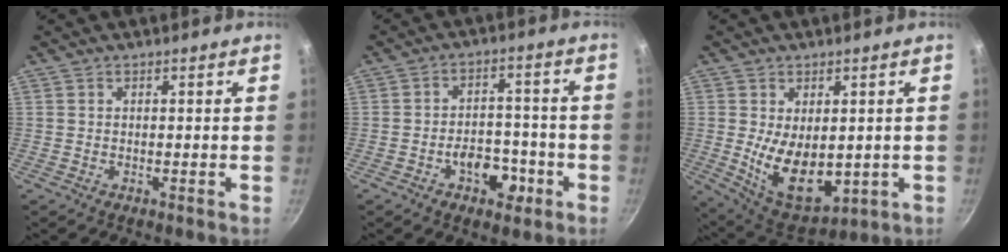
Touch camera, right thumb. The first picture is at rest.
{"total": 8.2, "force": [-3.7, 5.2, 5.1], "torque": [-0.041, 0.027, -0.056]}
{"total": 12.8, "force": [-0.4, 7.7, 10.2], "torque": [-0.149, -0.028, 0.022]}